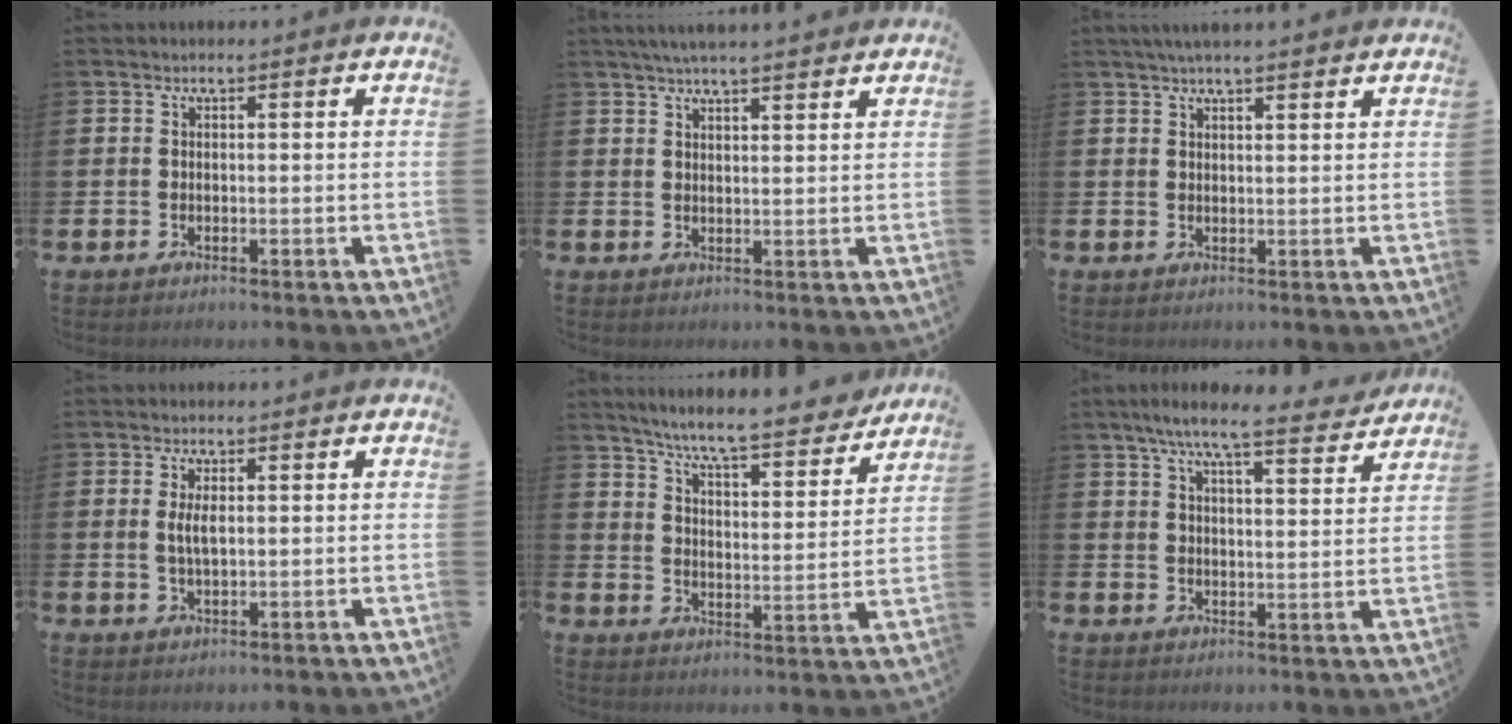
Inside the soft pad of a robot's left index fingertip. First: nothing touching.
{"total": 3.8, "force": [3.7, -0.2, 1.1], "torque": [-0.030, -0.008, 0.067]}
{"total": 2.9, "force": [2.7, -0.1, 1.0], "torque": [-0.025, -0.004, 0.050]}
{"total": 2.9, "force": [0.6, 1.1, 2.5], "torque": [-0.045, 0.003, 0.007]}
{"total": 8.1, "force": [7.6, 0.3, 2.8], "torque": [-0.079, -0.054, 0.130]}
{"total": 7.7, "force": [7.0, 0.8, 3.3], "torque": [-0.068, -0.037, 0.118]}